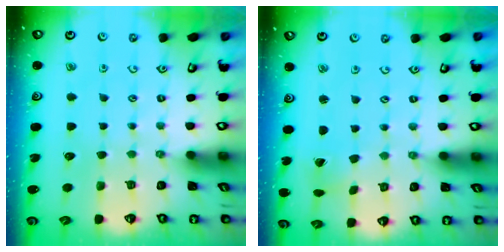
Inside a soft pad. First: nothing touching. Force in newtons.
{"total": 1.6, "press": 1.5, "slide": 0.3}